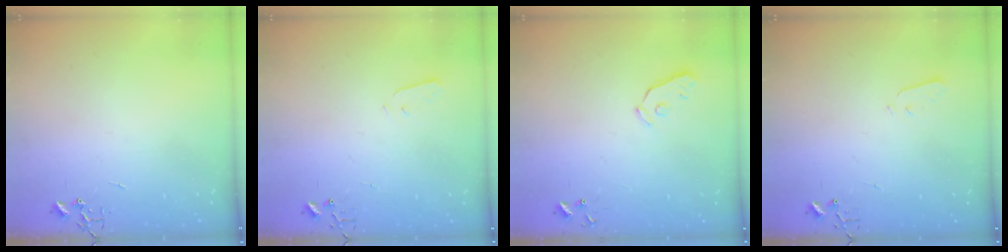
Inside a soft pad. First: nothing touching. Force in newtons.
{"total": 1.9, "press": 1.9, "slide": 0.4}
{"total": 4.0, "press": 4.0, "slide": 0.2}
{"total": 3.2, "press": 3.1, "slide": 0.7}